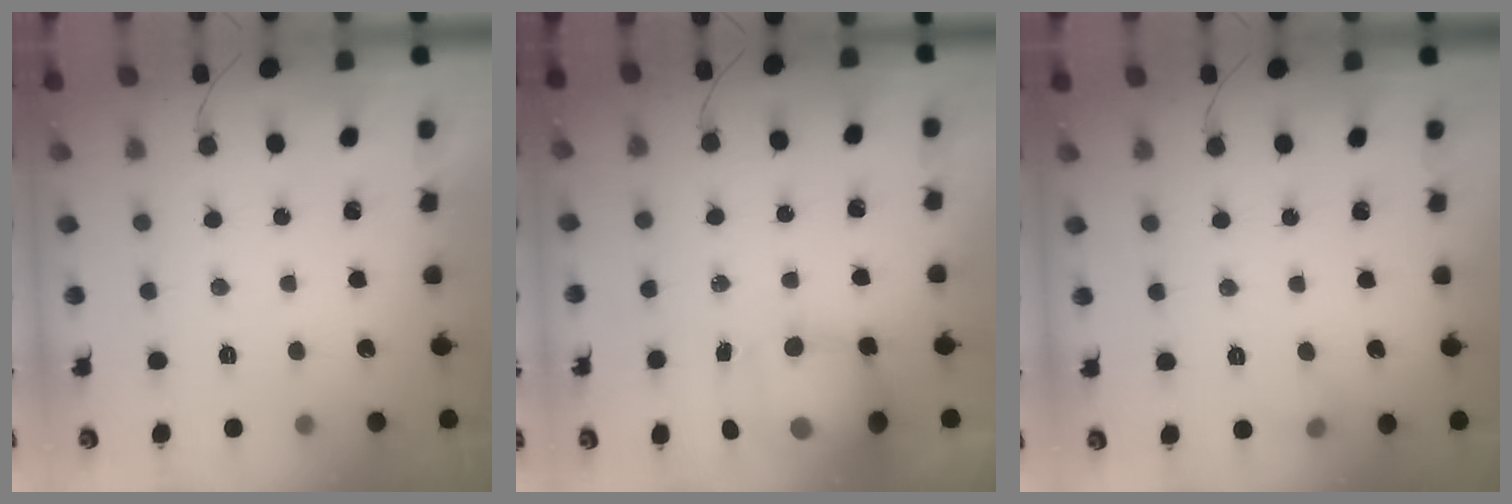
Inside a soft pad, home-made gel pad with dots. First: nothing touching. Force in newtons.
{"total": 11.6, "press": 11.1, "slide": 3.1}
{"total": 4.9, "press": 4.7, "slide": 1.4}